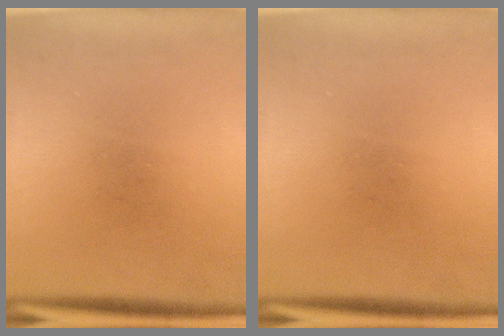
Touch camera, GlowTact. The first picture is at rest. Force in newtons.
{"total": 0.0}